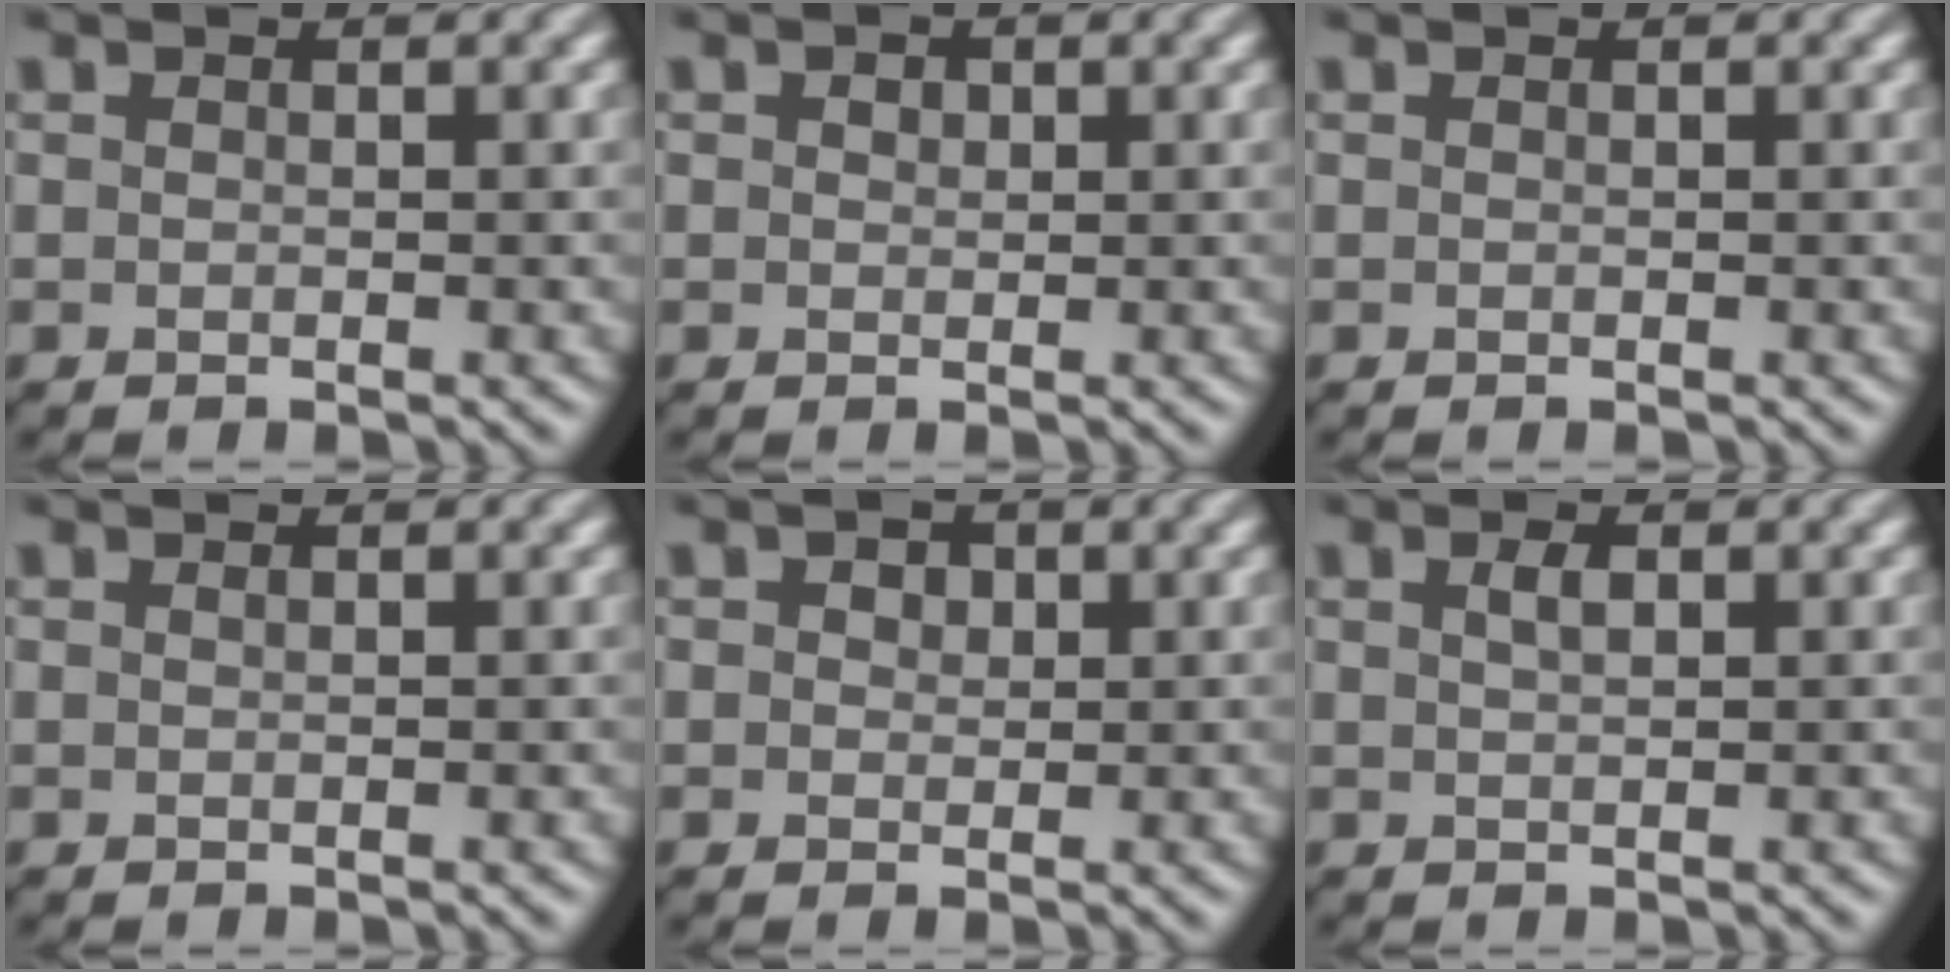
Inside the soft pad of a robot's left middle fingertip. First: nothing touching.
{"total": 1.0, "force": [0.5, 0.7, 0.5], "torque": [-0.009, -0.001, 0.003]}
{"total": 0.0}
{"total": 0.0}
{"total": 1.8, "force": [0.9, 1.3, 1.0], "torque": [-0.011, 0.005, 0.002]}
{"total": 1.2, "force": [0.6, 0.5, 1.0], "torque": [-0.019, 0.003, 0.011]}